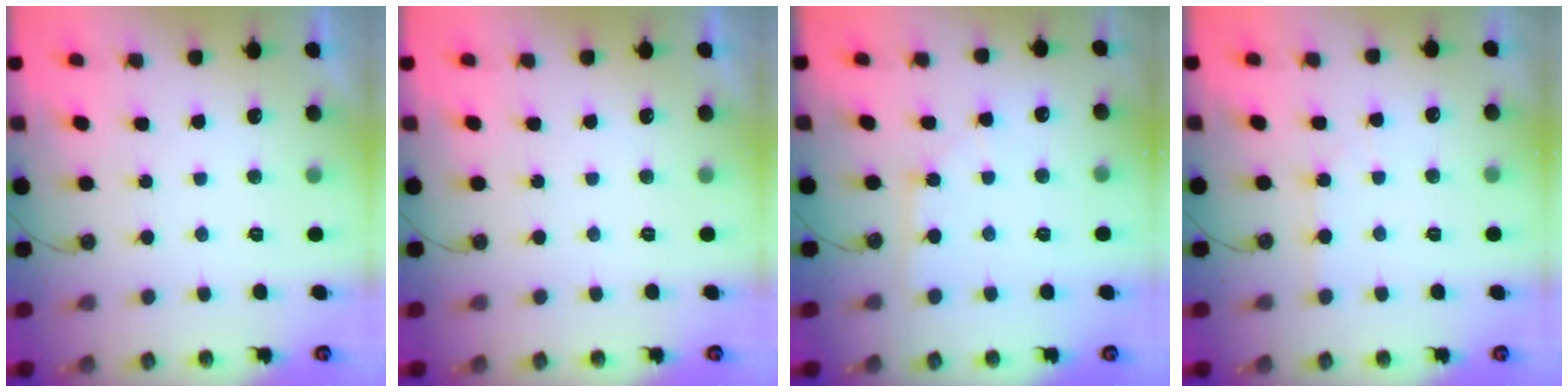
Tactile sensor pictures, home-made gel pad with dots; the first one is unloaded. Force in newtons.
{"total": 0.0}
{"total": 2.5, "press": 2.5, "slide": 0.4}
{"total": 3.0, "press": 3.0, "slide": 0.4}